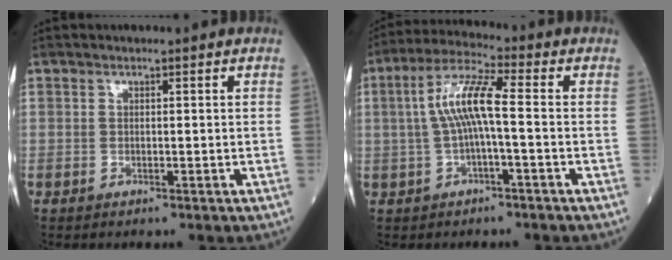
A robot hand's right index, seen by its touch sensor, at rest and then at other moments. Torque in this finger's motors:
{"motor_torque": [1.13, -0.02, 0.37, 0.17]}